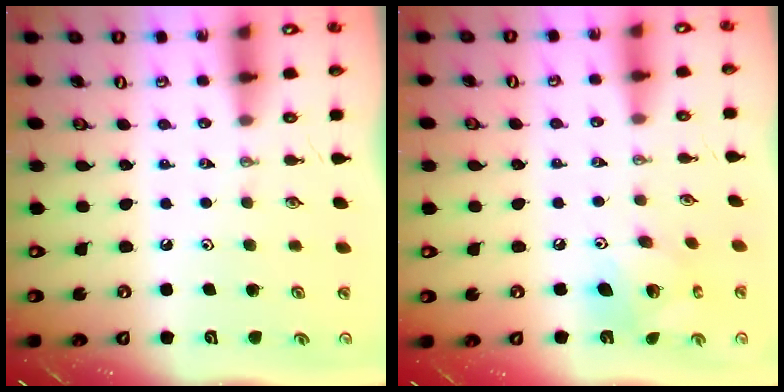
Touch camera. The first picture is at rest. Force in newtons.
{"total": 11.7, "press": 11.6, "slide": 1.1}